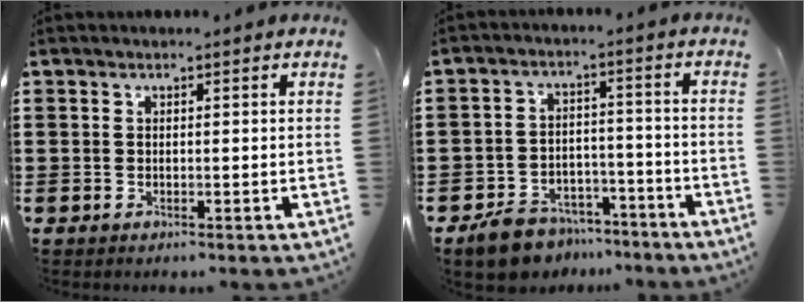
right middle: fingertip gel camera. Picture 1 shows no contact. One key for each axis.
{"total": 6.6, "fx": -6.2, "fy": 2.2, "fz": 1.0, "tx": -0.027, "ty": 0.024, "tz": -0.124}